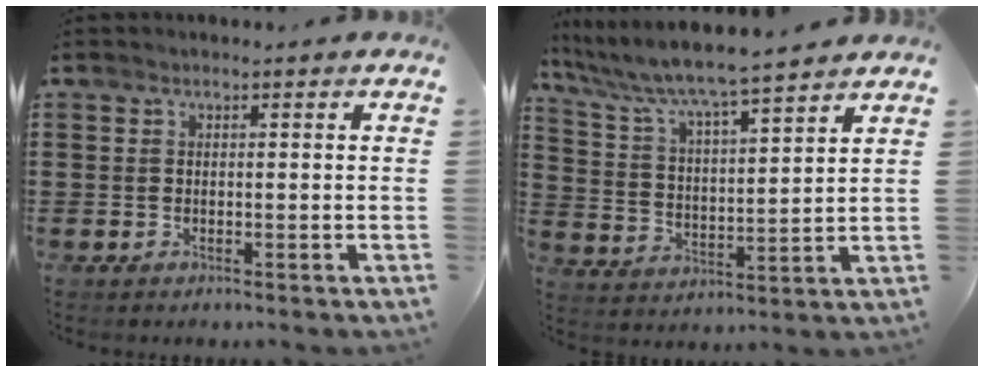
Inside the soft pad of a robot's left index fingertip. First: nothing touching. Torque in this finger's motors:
{"motor_torque": [1.41, -0.73, 0.39, 0.21]}